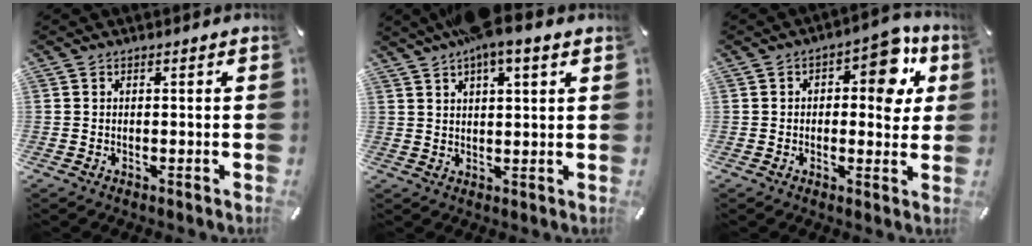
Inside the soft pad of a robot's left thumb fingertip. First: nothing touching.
{"total": 7.5, "force": [5.2, 1.7, 5.2], "torque": [-0.103, -0.010, 0.092]}
{"total": 10.7, "force": [3.4, 5.7, 8.4], "torque": [-0.085, -0.020, 0.047]}